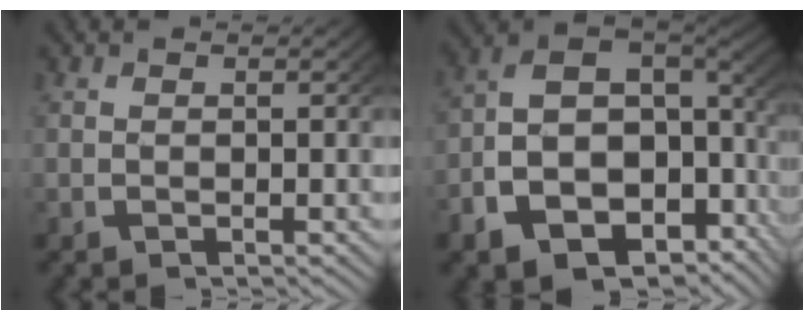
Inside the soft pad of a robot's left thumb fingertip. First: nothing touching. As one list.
[{"total": 16.1, "force": [-3.4, 12.1, 10.1], "torque": [-0.208, -0.043, -0.045]}]